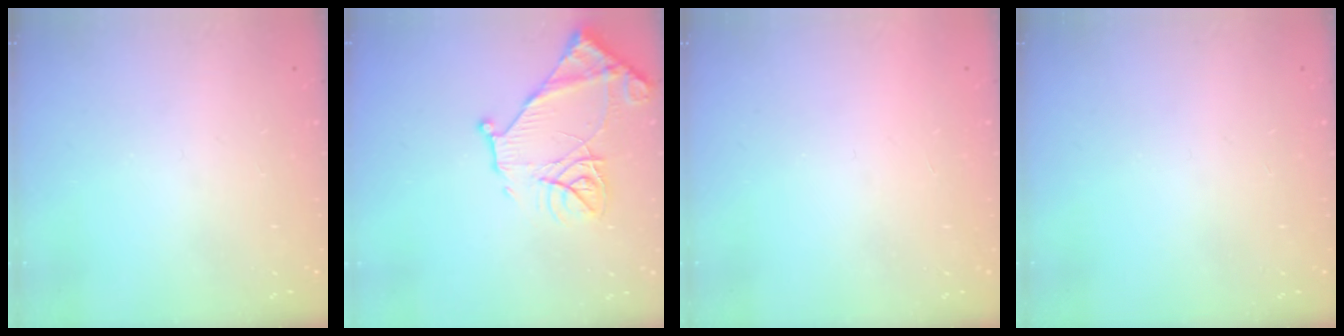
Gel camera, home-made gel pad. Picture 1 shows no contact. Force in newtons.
{"total": 15.2, "press": 15.2, "slide": 1.5}
{"total": 1.6, "press": 1.6, "slide": 0.1}
{"total": 0.0}